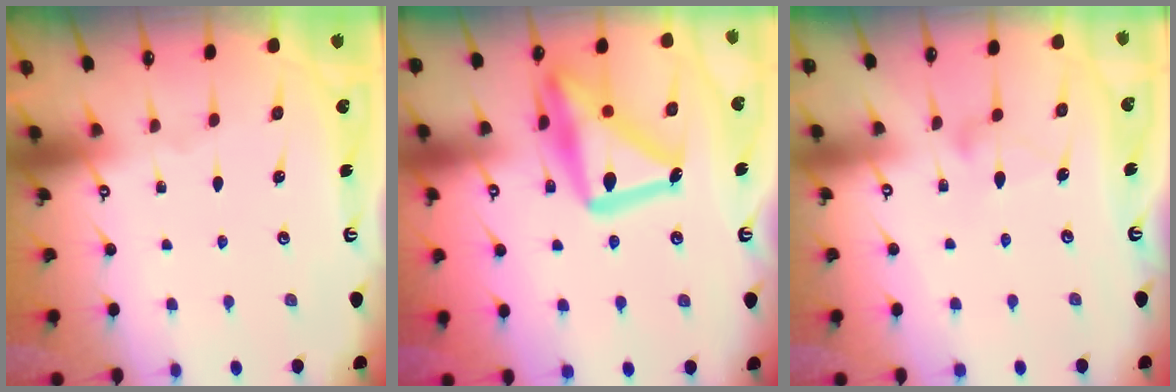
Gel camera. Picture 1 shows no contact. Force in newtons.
{"total": 22.8, "press": 22.8, "slide": 1.8}
{"total": 8.6, "press": 8.6, "slide": 0.1}